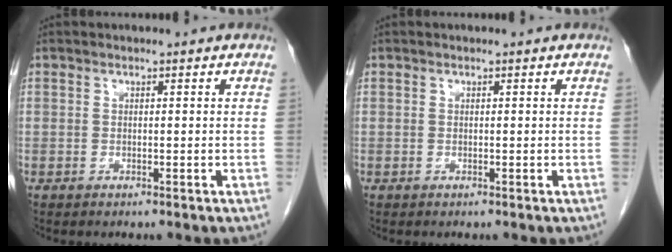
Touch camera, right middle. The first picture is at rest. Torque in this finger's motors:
{"motor_torque": [0.00, 0.00, 0.00, 0.00]}